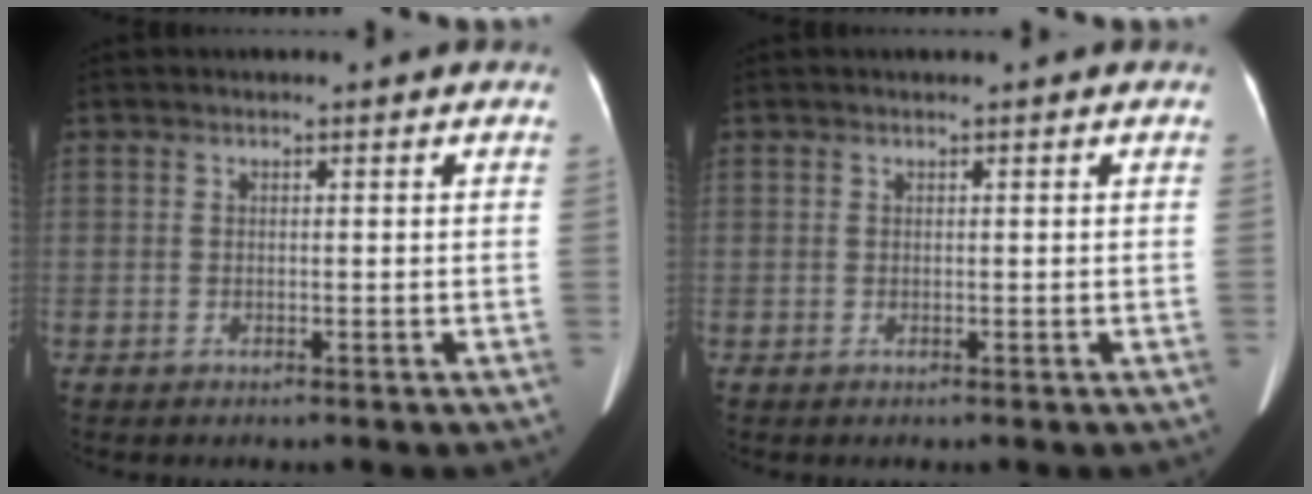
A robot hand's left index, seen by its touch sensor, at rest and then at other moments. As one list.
[{"total": 0.0}]